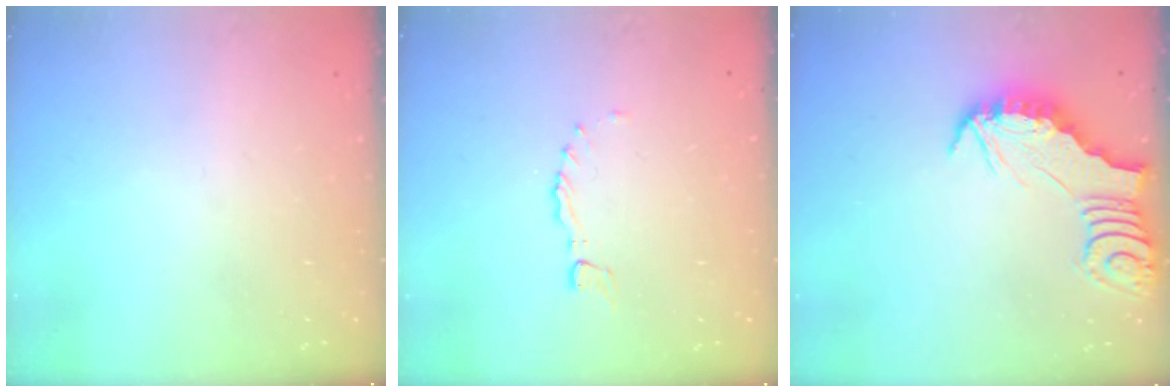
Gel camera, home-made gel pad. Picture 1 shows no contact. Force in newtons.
{"total": 0.0}
{"total": 2.8, "press": 2.8, "slide": 0.3}